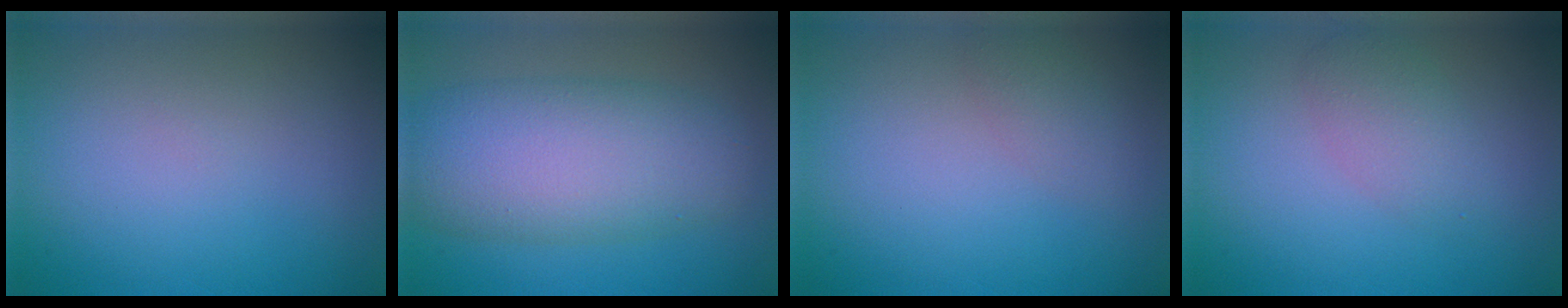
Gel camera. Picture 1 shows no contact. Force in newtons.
{"total": 8.3, "press": 8.3, "slide": 0.4}
{"total": 1.4, "press": 1.4, "slide": 0.1}
{"total": 2.6, "press": 2.6, "slide": 0.1}